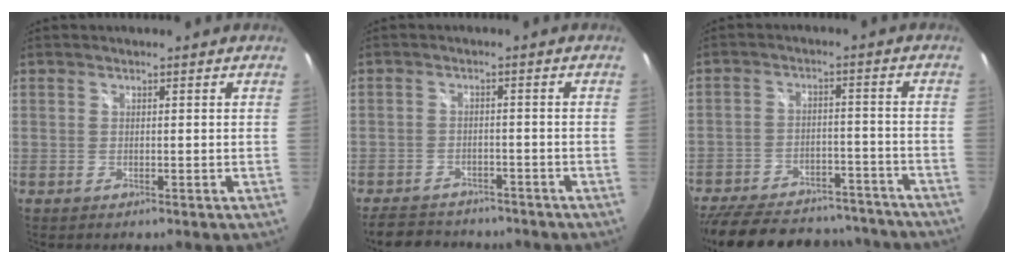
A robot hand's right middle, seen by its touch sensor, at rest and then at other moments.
{"total": 8.1, "force": [-7.0, 3.6, 2.2], "torque": [-0.062, 0.008, -0.102]}
{"total": 27.5, "force": [-23.1, 10.2, 10.8], "torque": [-0.232, 0.016, -0.302]}